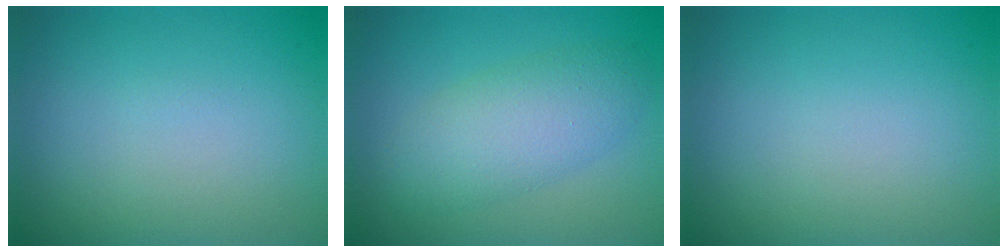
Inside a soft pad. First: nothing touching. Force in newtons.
{"total": 4.6, "press": 4.6, "slide": 0.2}
{"total": 0.0}